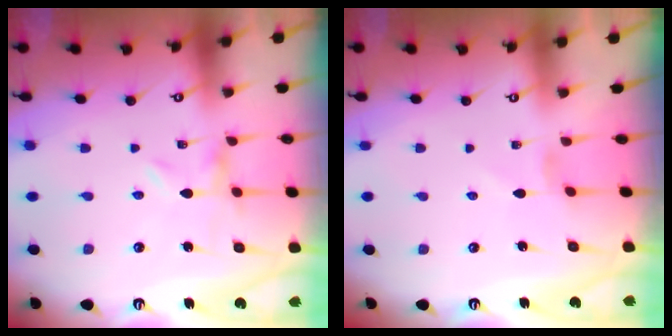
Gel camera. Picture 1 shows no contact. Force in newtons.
{"total": 1.0, "press": 1.0, "slide": 0.3}